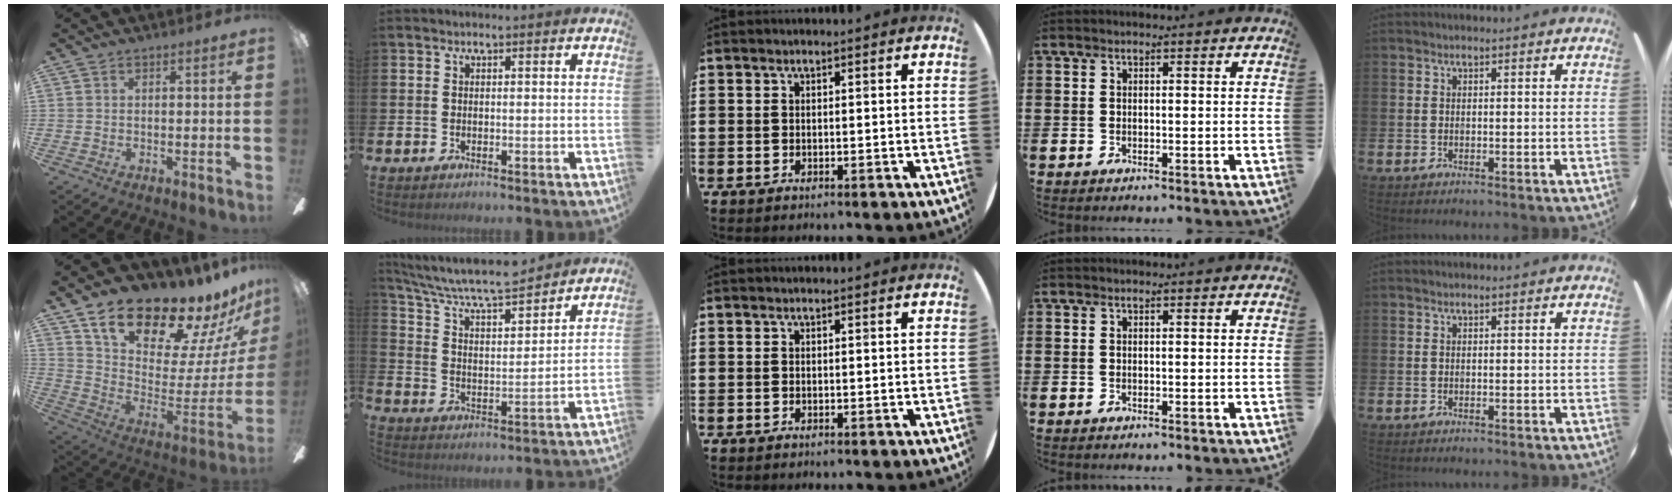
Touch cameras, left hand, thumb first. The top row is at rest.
{"thumb": {"total": 18.2, "force": [15.3, 5.7, 8.0], "torque": [-0.127, -0.134, 0.264]}, "index": {"total": 7.8, "force": [7.3, 1.2, 2.4], "torque": [-0.085, -0.050, 0.127]}}